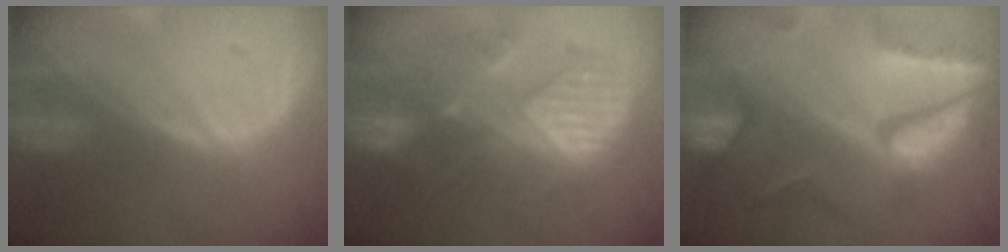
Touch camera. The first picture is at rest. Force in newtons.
{"total": 9.4, "press": 9.3, "slide": 1.6}
{"total": 10.1, "press": 8.5, "slide": 5.5}